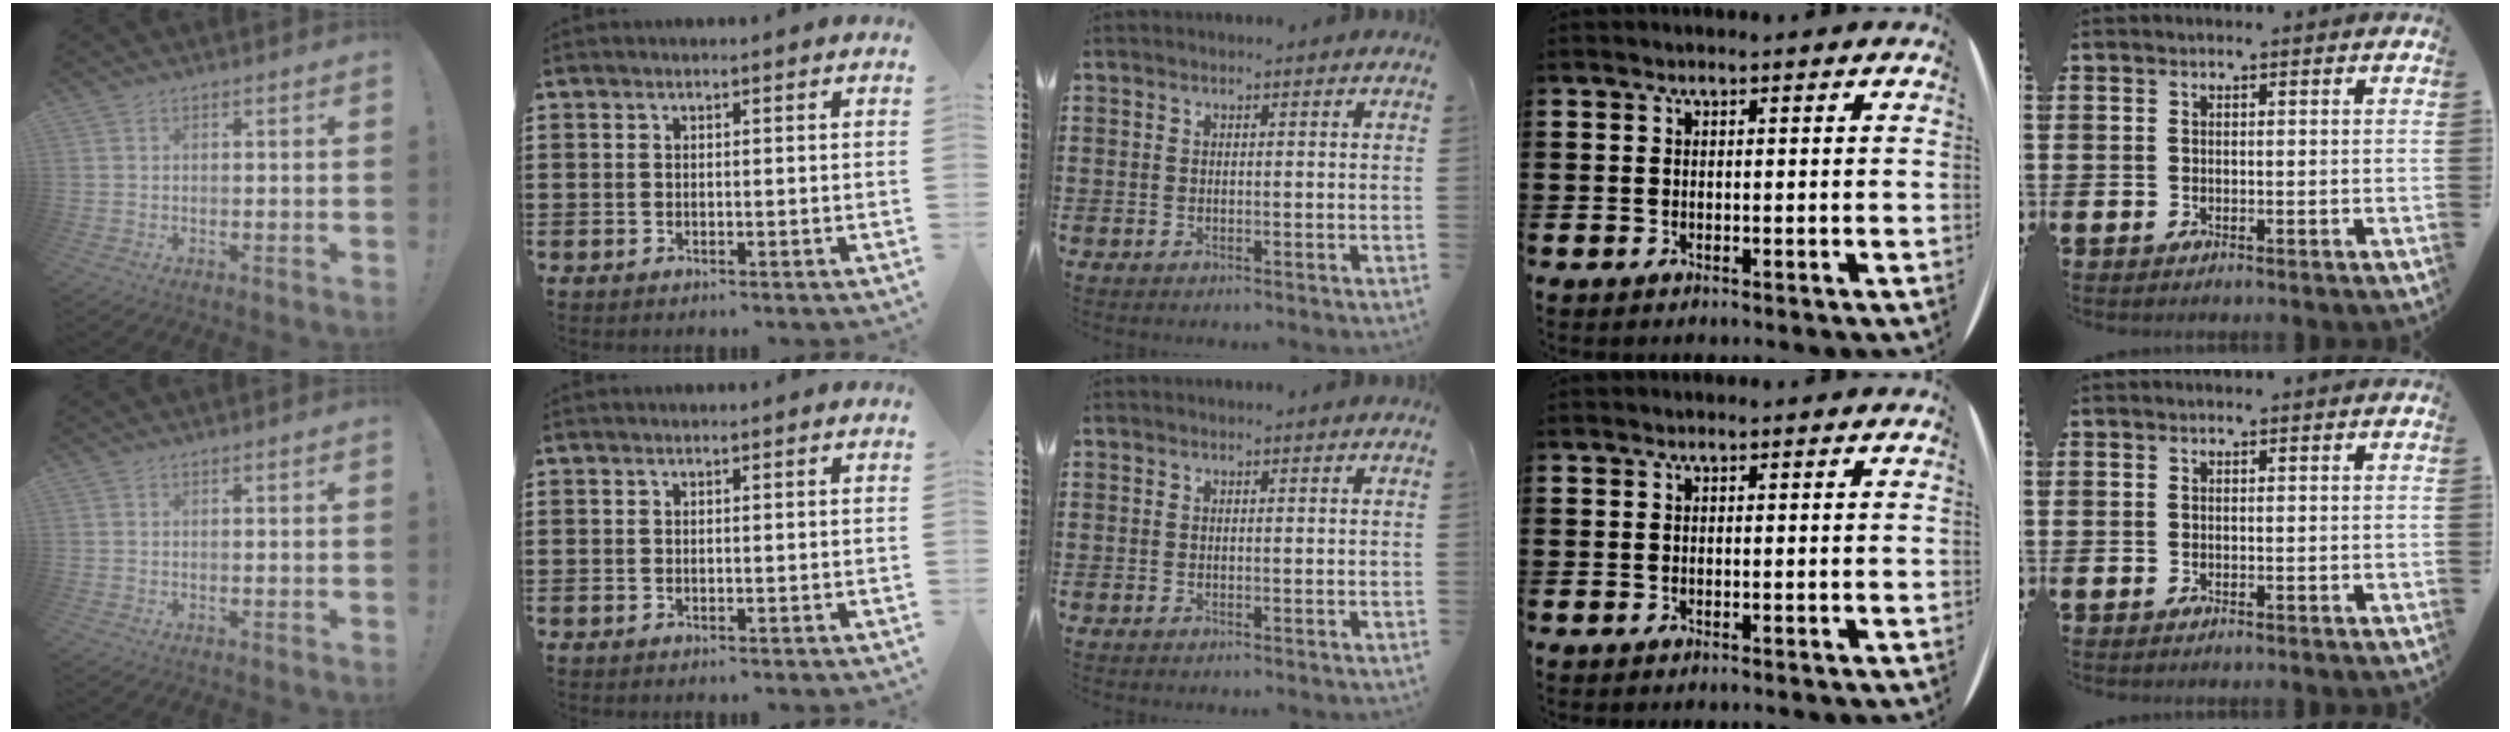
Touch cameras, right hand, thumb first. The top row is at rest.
{}